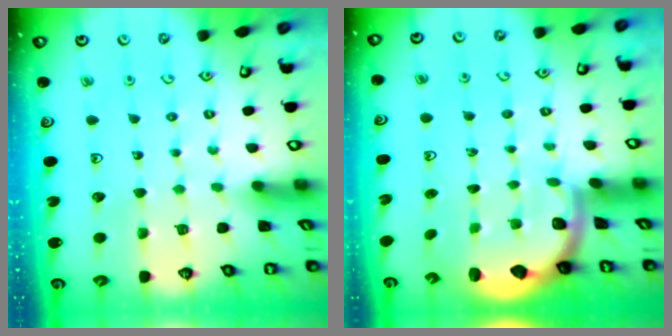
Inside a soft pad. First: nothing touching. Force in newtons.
{"total": 2.0, "press": 1.9, "slide": 0.5}